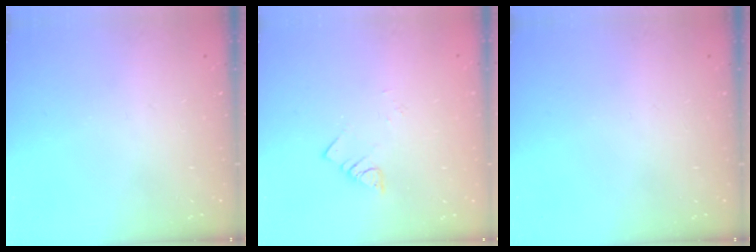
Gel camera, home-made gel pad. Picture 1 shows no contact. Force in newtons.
{"total": 1.9, "press": 1.9, "slide": 0.1}
{"total": 0.0}